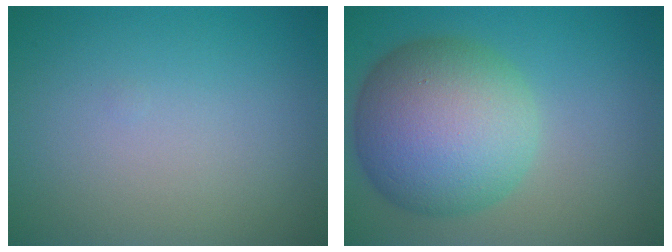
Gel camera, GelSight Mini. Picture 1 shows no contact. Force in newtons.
{"total": 11.0, "press": 11.0, "slide": 0.4}